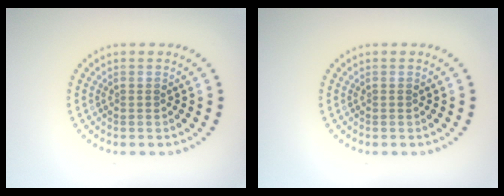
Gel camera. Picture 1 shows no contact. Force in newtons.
{"total": 0.0}